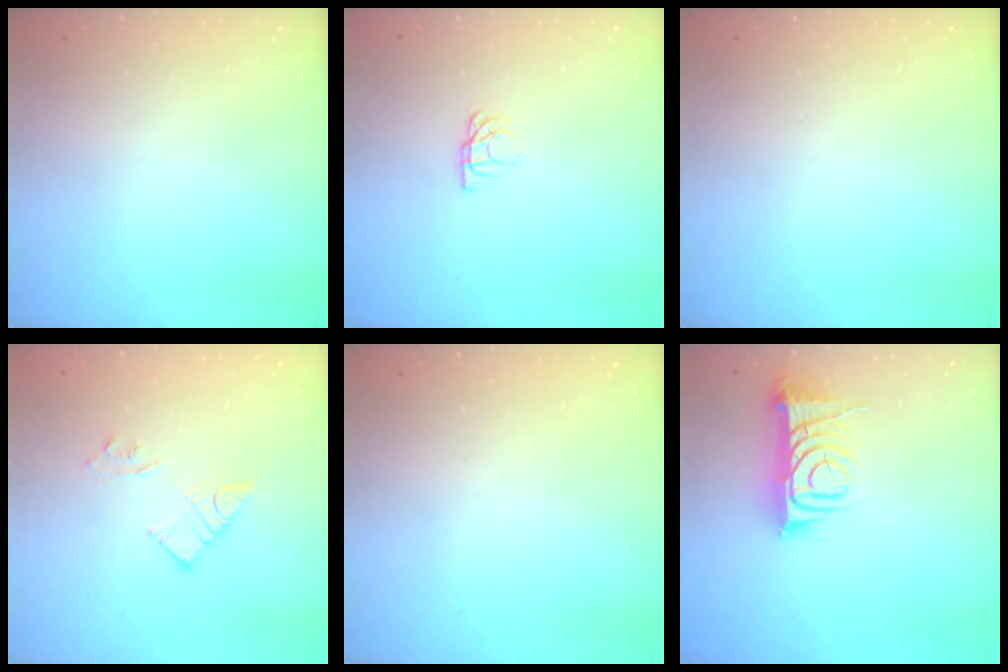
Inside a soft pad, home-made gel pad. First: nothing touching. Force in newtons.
{"total": 4.1, "press": 4.1, "slide": 0.6}
{"total": 0.0}
{"total": 7.1, "press": 7.1, "slide": 0.6}
{"total": 0.0}
{"total": 9.7, "press": 9.6, "slide": 1.2}